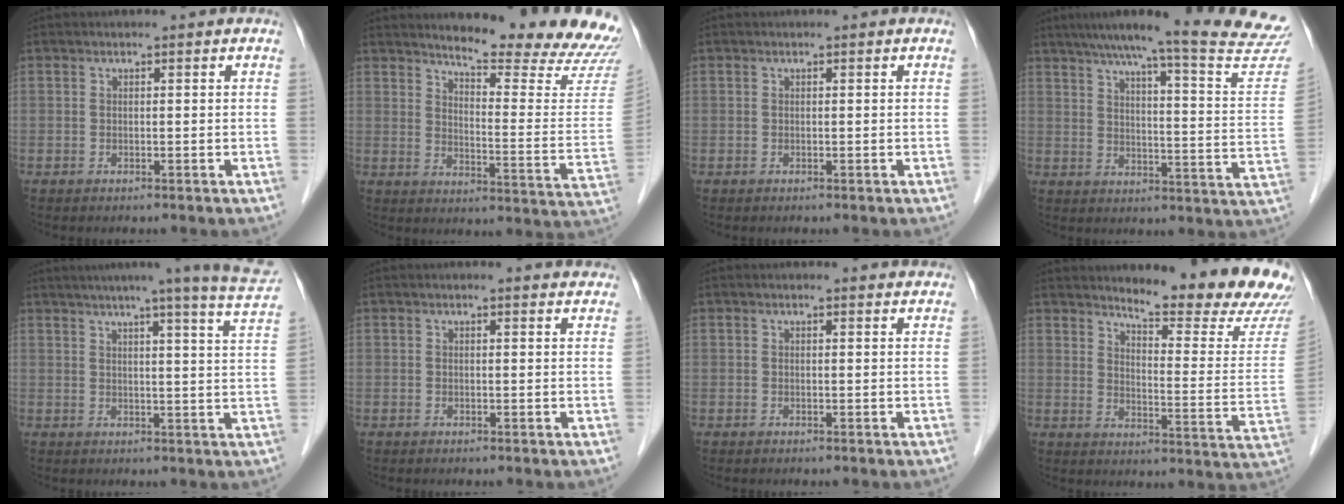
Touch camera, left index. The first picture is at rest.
{"total": 19.5, "force": [18.2, 1.0, 6.9], "torque": [-0.092, -0.109, 0.213]}
{"total": 0.0}
{"total": 23.9, "force": [21.6, 0.1, 10.2], "torque": [-0.144, -0.070, 0.259]}
{"total": 15.6, "force": [13.2, -1.5, 8.3], "torque": [-0.118, -0.029, 0.146]}
{"total": 3.4, "force": [3.2, 0.6, 0.9], "torque": [-0.012, 0.004, 0.023]}
{"total": 2.7, "force": [2.6, 0.5, 0.6], "torque": [-0.013, 0.004, 0.018]}
{"total": 17.1, "force": [15.9, 0.7, 6.2], "torque": [-0.086, -0.105, 0.187]}